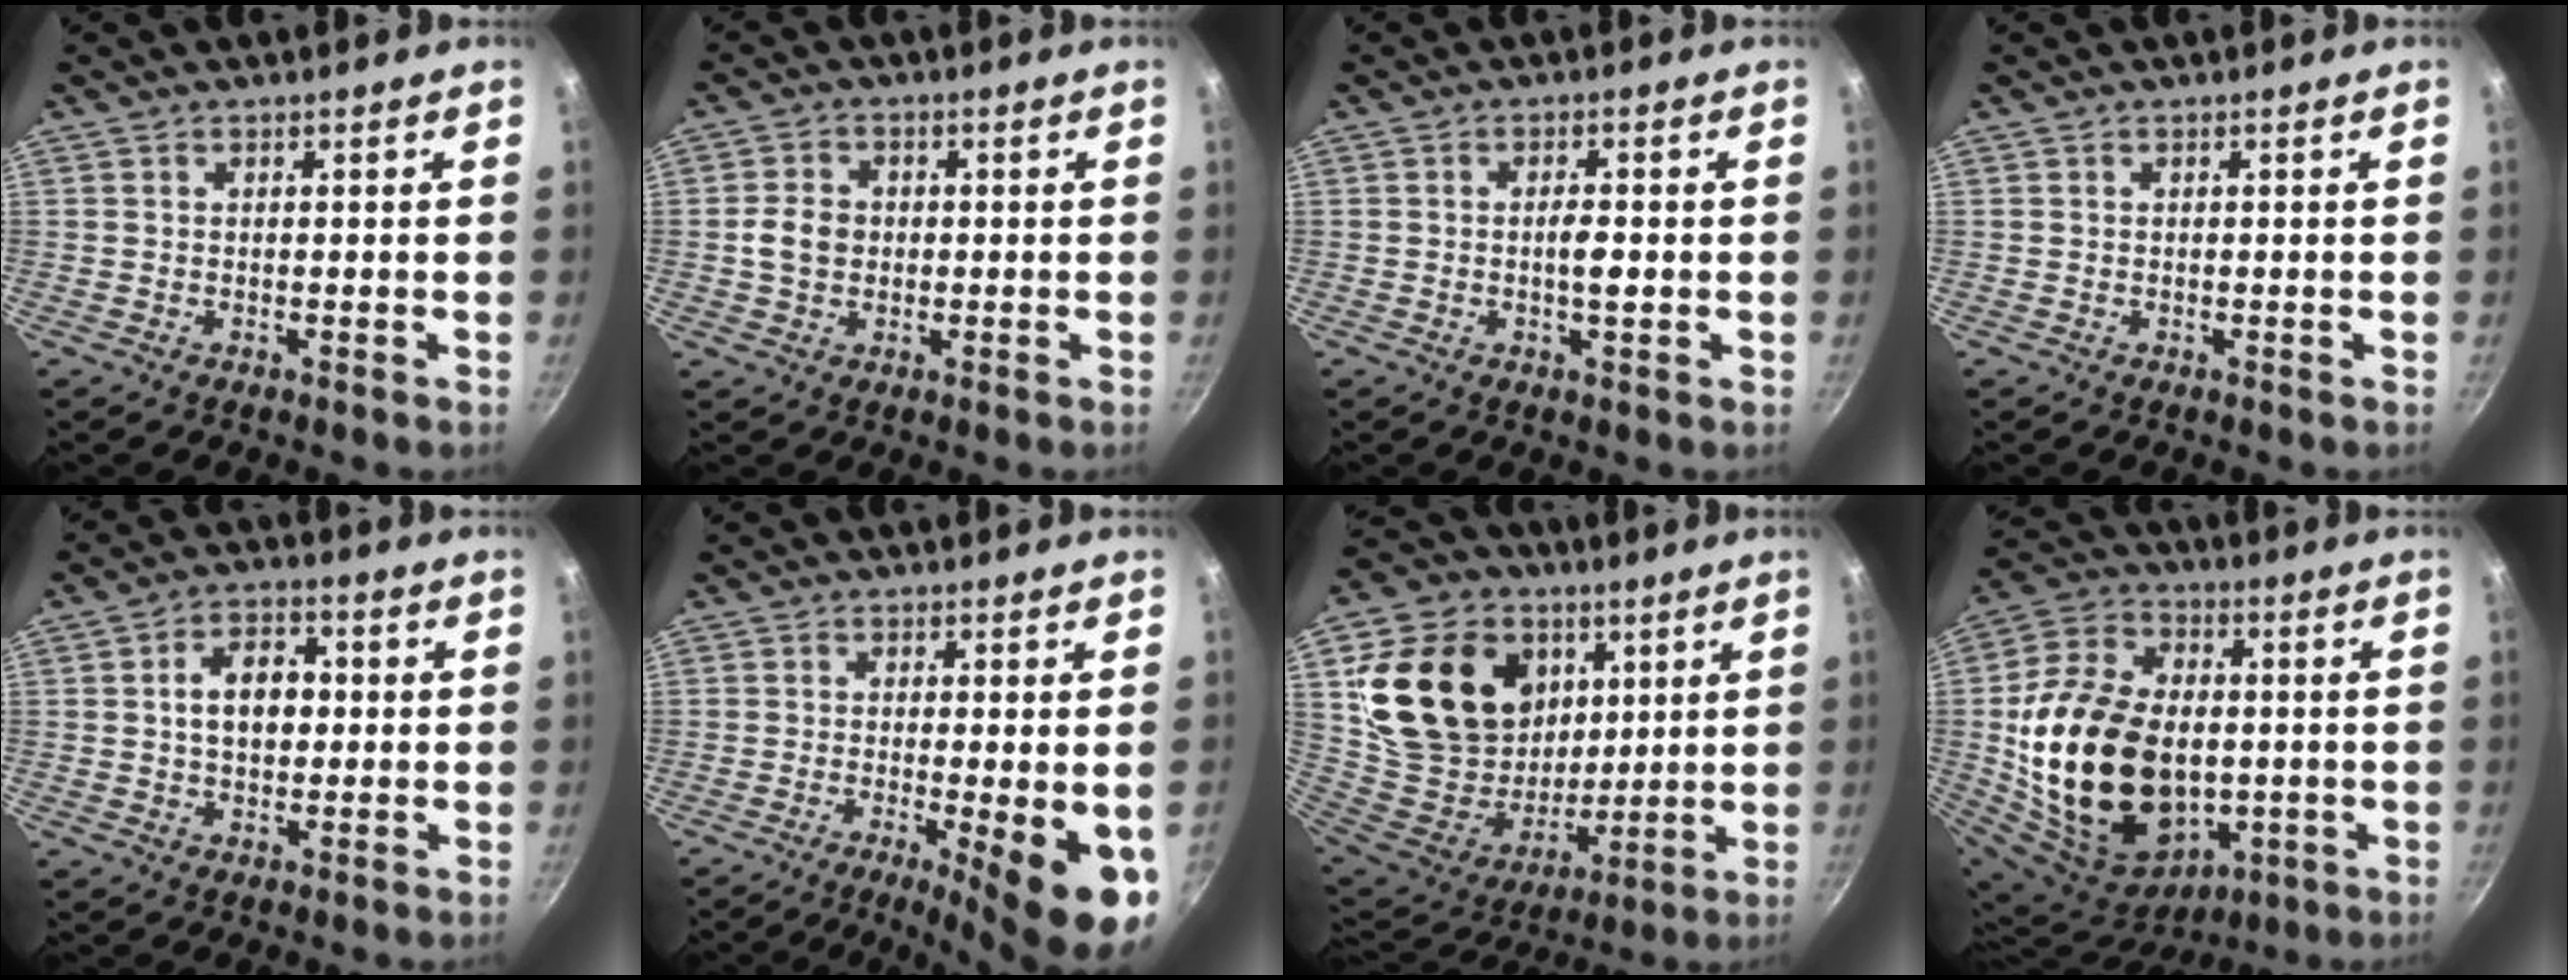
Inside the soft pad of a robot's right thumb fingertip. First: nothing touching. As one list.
[{"total": 4.9, "force": [-0.2, 4.0, 2.8], "torque": [-0.039, 0.010, -0.009]}, {"total": 3.2, "force": [-0.4, 0.9, 3.1], "torque": [-0.054, 0.001, -0.008]}, {"total": 0.0}, {"total": 8.1, "force": [0.6, 5.6, 5.8], "torque": [-0.064, 0.018, 0.002]}, {"total": 12.8, "force": [-3.8, 2.7, 11.9], "torque": [-0.153, -0.008, -0.048]}, {"total": 25.9, "force": [8.5, 19.8, 14.3], "torque": [-0.240, -0.031, 0.166]}, {"total": 28.2, "force": [-1.4, 19.2, 20.6], "torque": [-0.374, 0.008, -0.008]}]